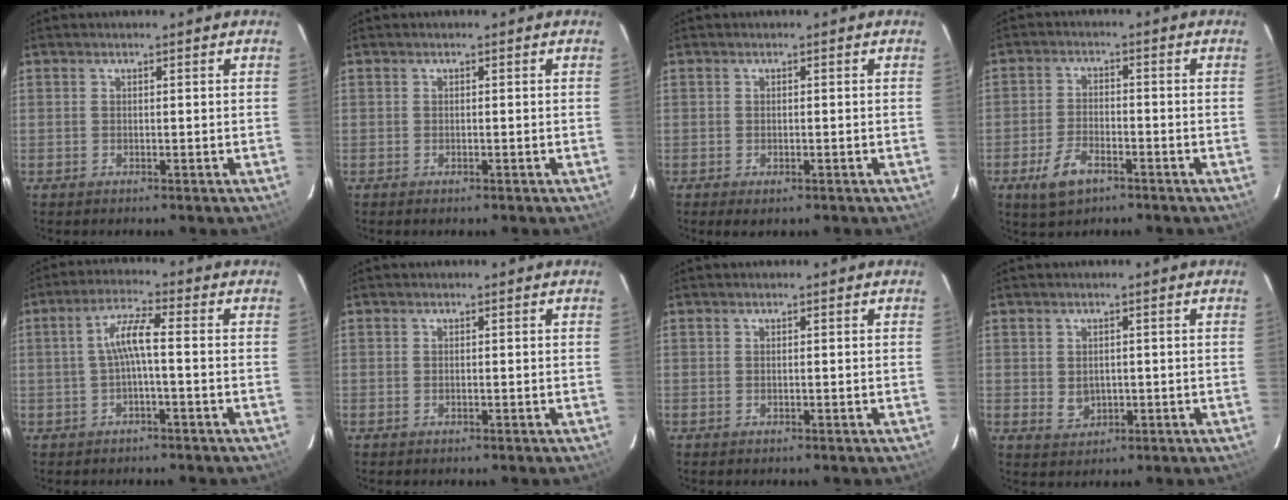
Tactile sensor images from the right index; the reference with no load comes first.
{"total": 0.0}
{"total": 1.6, "force": [-0.9, 0.9, 1.1], "torque": [-0.019, -0.005, -0.013]}
{"total": 6.8, "force": [-4.0, 3.3, 4.5], "torque": [-0.104, -0.003, -0.069]}
{"total": 4.9, "force": [-0.8, 0.4, 4.8], "torque": [-0.102, 0.011, -0.014]}
{"total": 0.0}
{"total": 0.0}
{"total": 3.0, "force": [-0.1, 2.6, 1.6], "torque": [-0.027, 0.001, 0.005]}